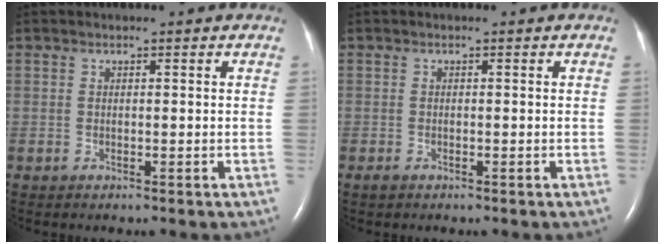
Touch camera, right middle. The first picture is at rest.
{"total": 0.6, "force": [-0.5, 0.2, 0.3], "torque": [-0.009, -0.001, -0.008]}